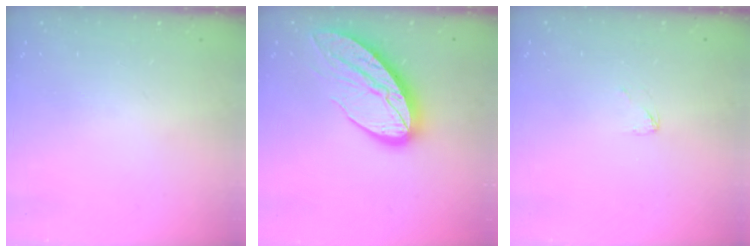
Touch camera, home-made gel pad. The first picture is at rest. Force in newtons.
{"total": 13.7, "press": 13.7, "slide": 1.4}
{"total": 1.9, "press": 1.9, "slide": 0.1}